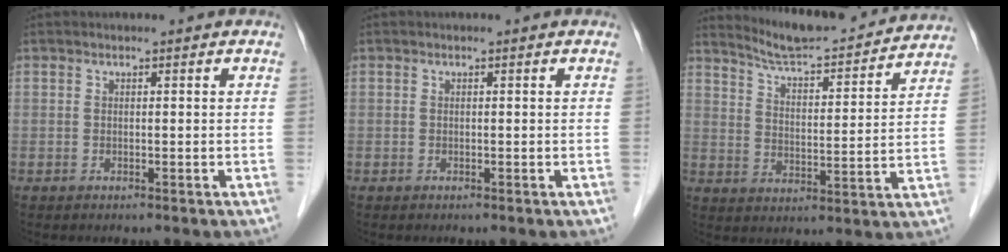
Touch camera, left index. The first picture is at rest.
{"total": 0.0}
{"total": 16.0, "force": [15.3, 1.1, 4.5], "torque": [-0.072, -0.010, 0.214]}